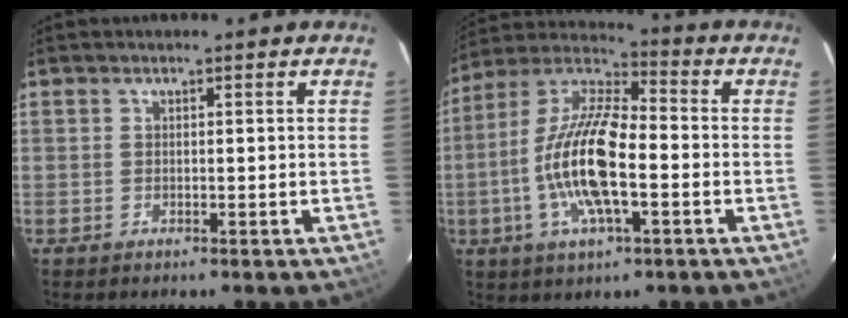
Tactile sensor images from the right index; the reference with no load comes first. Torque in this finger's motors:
{"motor_torque": [2.14, 0.00, 1.06, 0.21]}